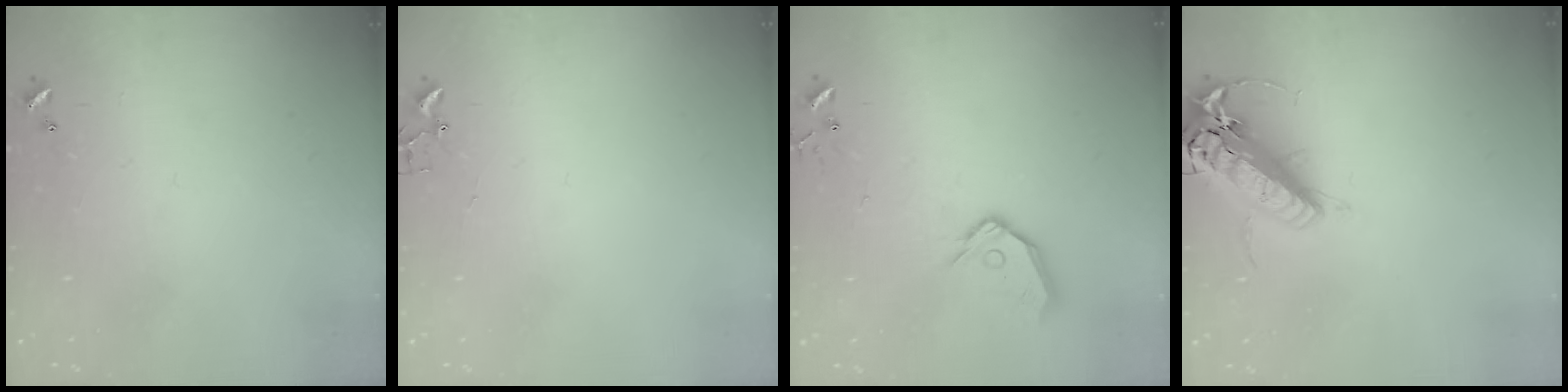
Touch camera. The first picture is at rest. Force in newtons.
{"total": 1.7, "press": 1.6, "slide": 0.2}
{"total": 11.5, "press": 11.4, "slide": 1.7}
{"total": 19.5, "press": 19.1, "slide": 3.7}